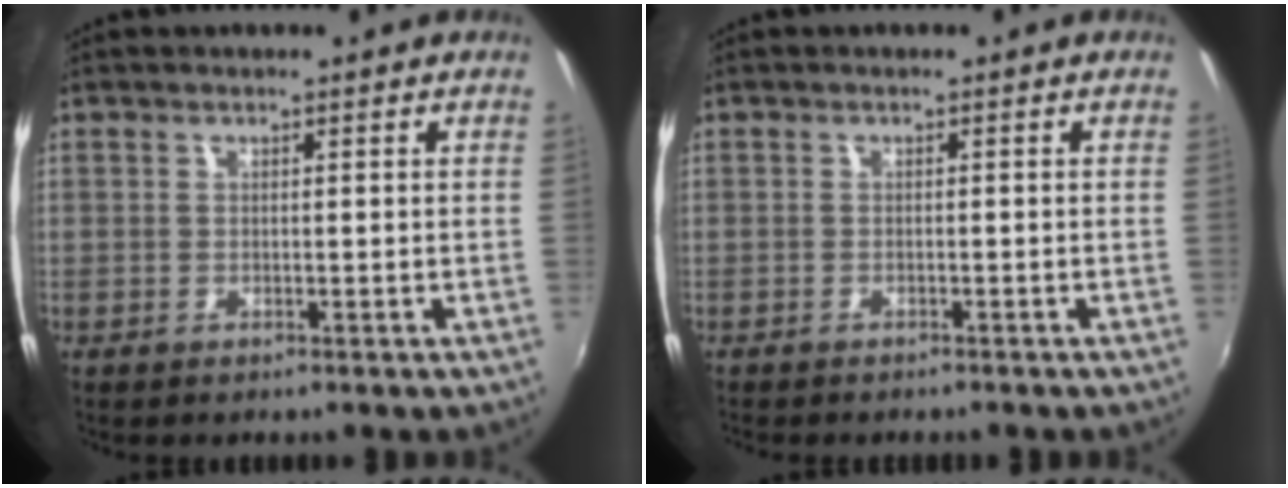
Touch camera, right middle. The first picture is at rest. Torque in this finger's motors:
{"motor_torque": [0.99, -1.14, 0.09, 0.05]}